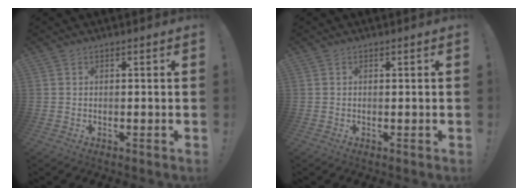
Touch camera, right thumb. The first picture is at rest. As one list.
[{"total": 0.0}]